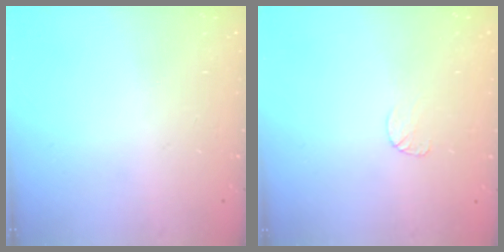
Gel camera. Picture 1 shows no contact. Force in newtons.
{"total": 3.8, "press": 3.8, "slide": 0.4}